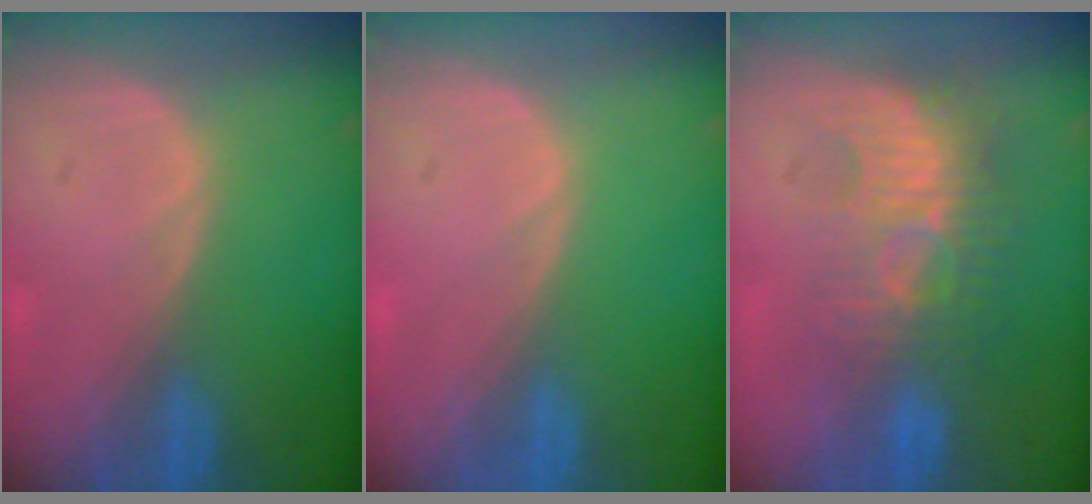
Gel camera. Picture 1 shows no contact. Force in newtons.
{"total": 0.0}
{"total": 9.1, "press": 8.2, "slide": 3.9}